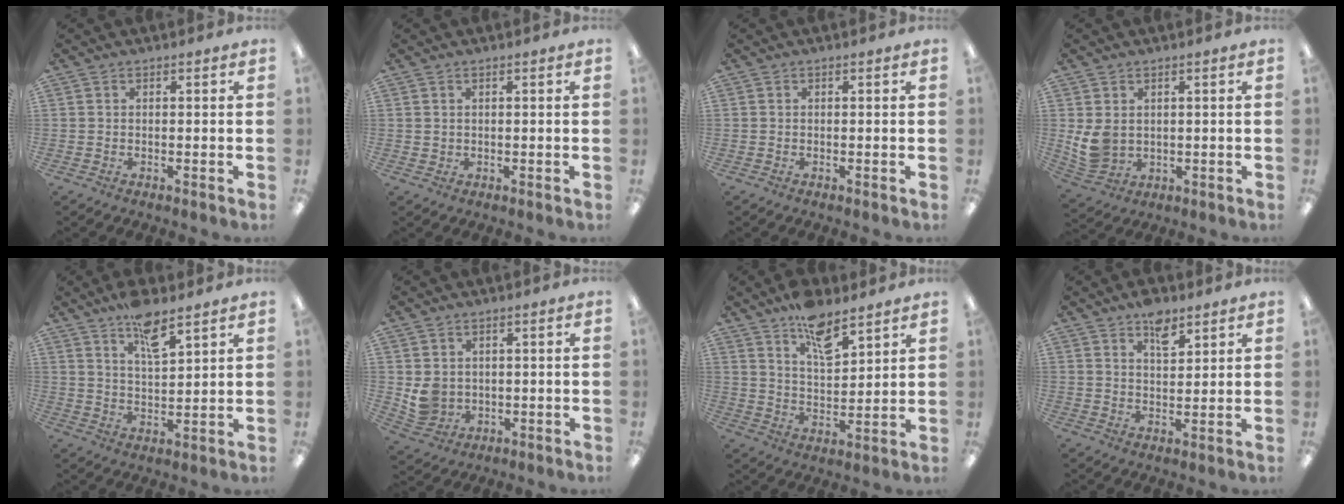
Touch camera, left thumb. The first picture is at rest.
{"total": 1.0, "force": [0.7, 0.7, 0.2], "torque": [-0.006, 0.002, 0.013]}
{"total": 0.0}
{"total": 6.4, "force": [1.6, 4.9, 3.8], "torque": [-0.090, -0.007, 0.031]}
{"total": 8.4, "force": [6.2, 2.4, 5.1], "torque": [-0.083, -0.034, 0.107]}
{"total": 5.0, "force": [1.3, 4.6, 1.7], "torque": [-0.040, 0.001, 0.030]}
{"total": 10.4, "force": [7.8, 4.0, 5.6], "torque": [-0.091, -0.043, 0.137]}
{"total": 6.1, "force": [4.2, 2.9, 3.3], "torque": [-0.043, -0.020, 0.072]}